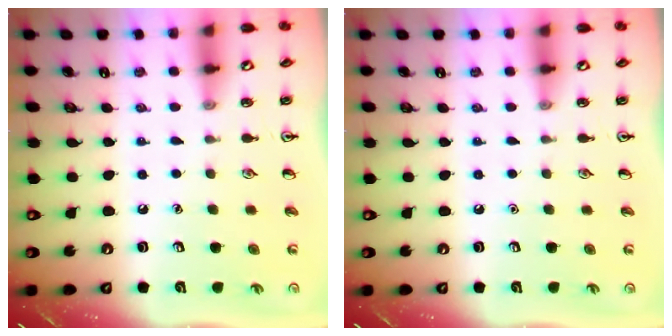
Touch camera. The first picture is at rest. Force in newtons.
{"total": 0.0}